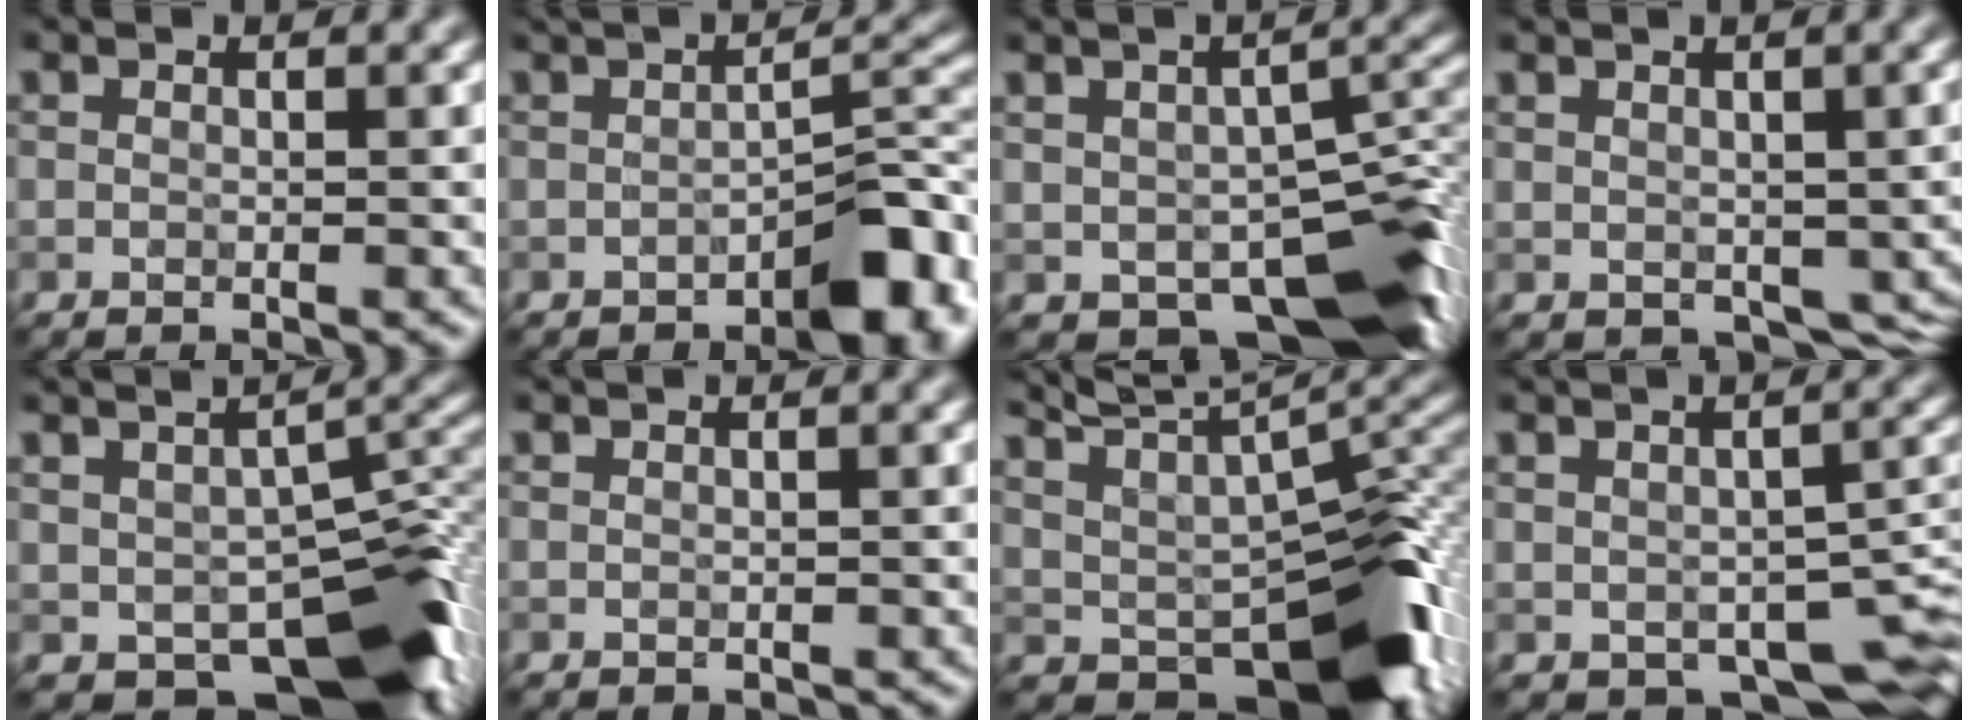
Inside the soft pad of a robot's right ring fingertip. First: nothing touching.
{"total": 4.9, "force": [-2.9, 1.0, 3.8], "torque": [-0.050, 0.012, -0.026]}
{"total": 9.3, "force": [-5.3, 4.6, 6.1], "torque": [-0.092, -0.017, -0.051]}
{"total": 3.2, "force": [-0.4, 2.2, 2.3], "torque": [-0.051, -0.016, 0.035]}
{"total": 9.6, "force": [-4.4, 5.0, 6.9], "torque": [-0.098, -0.012, -0.034]}
{"total": 0.0}
{"total": 10.3, "force": [0.1, 5.2, 8.8], "torque": [-0.127, -0.004, 0.053]}
{"total": 6.9, "force": [-3.5, 3.2, 5.0], "torque": [-0.081, -0.019, -0.020]}